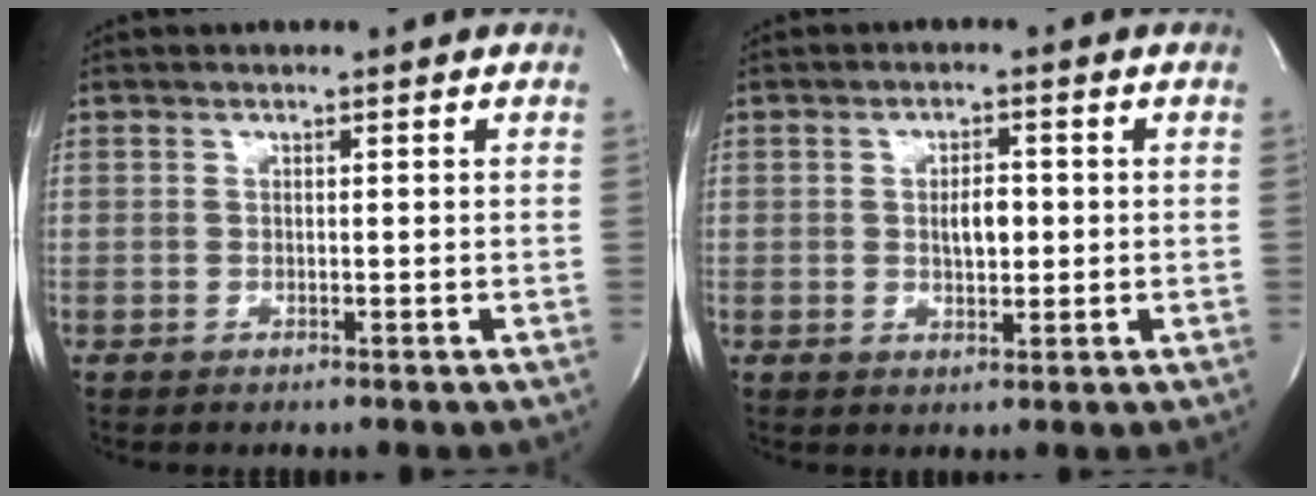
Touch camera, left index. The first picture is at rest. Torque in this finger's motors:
{"motor_torque": [0.08, -0.03, 0.01, 0.05]}